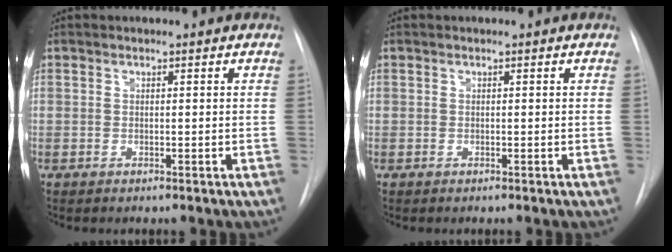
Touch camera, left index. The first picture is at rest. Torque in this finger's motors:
{"motor_torque": [0.04, -0.01, 0.00, 0.00]}